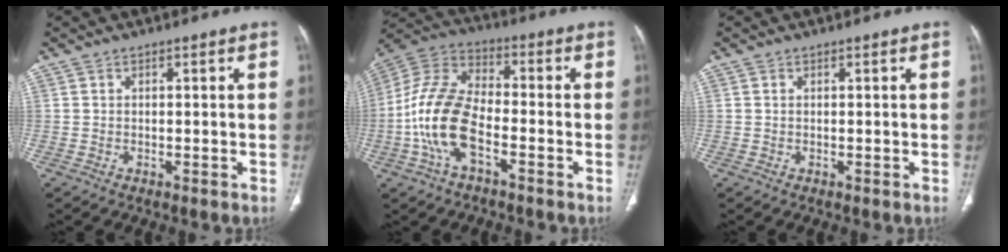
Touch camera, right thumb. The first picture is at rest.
{"total": 14.7, "force": [-4.4, 7.5, 11.8], "torque": [-0.249, 0.035, -0.089]}
{"total": 0.0}